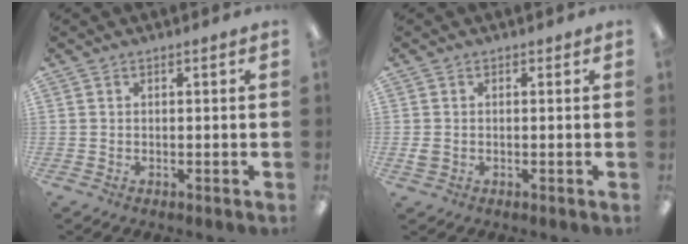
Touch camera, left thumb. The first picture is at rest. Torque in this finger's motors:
{"motor_torque": [-0.20, -0.17, -0.21, 0.08, 0.03]}